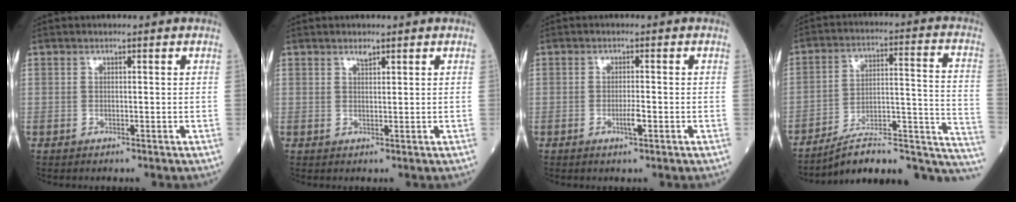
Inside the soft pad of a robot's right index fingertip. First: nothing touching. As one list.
[{"total": 1.1, "force": [0.9, 0.3, 0.6], "torque": [-0.014, -0.001, 0.017]}, {"total": 2.1, "force": [-0.9, 0.2, 1.9], "torque": [-0.035, -0.001, -0.015]}, {"total": 20.8, "force": [-17.4, 4.2, 10.7], "torque": [-0.072, 0.054, -0.250]}]